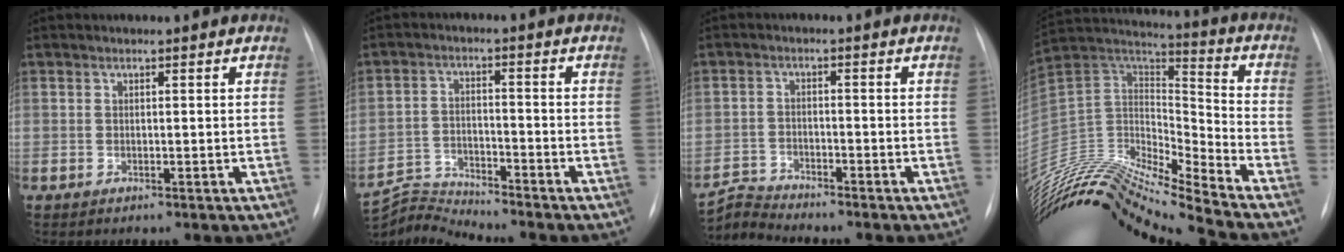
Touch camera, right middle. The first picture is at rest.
{"total": 7.2, "force": [-6.6, -2.3, -1.6], "torque": [0.015, 0.001, -0.125]}
{"total": 4.6, "force": [-4.3, -1.3, -1.1], "torque": [0.011, -0.010, -0.081]}
{"total": 22.7, "force": [-21.3, 0.0, 7.9], "torque": [-0.156, 0.032, -0.374]}